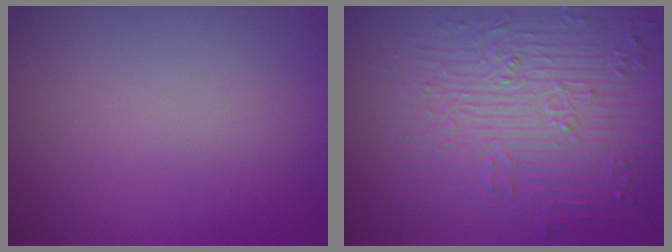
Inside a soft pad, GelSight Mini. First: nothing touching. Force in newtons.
{"total": 8.3, "press": 6.5, "slide": 5.3}